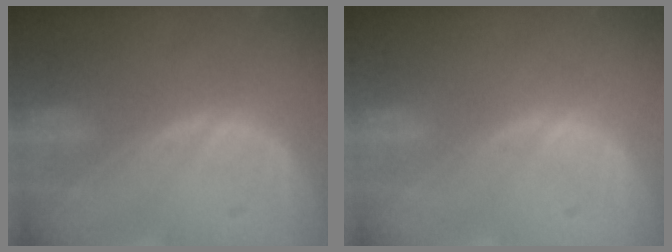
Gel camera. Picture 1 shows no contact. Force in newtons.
{"total": 0.0}